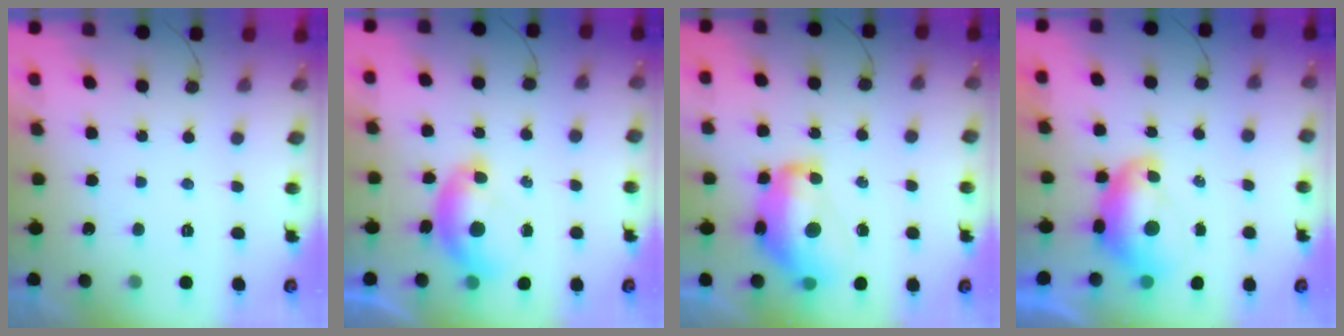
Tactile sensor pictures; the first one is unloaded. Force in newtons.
{"total": 7.7, "press": 7.6, "slide": 1.0}
{"total": 15.2, "press": 15.2, "slide": 1.4}
{"total": 9.2, "press": 9.1, "slide": 1.0}